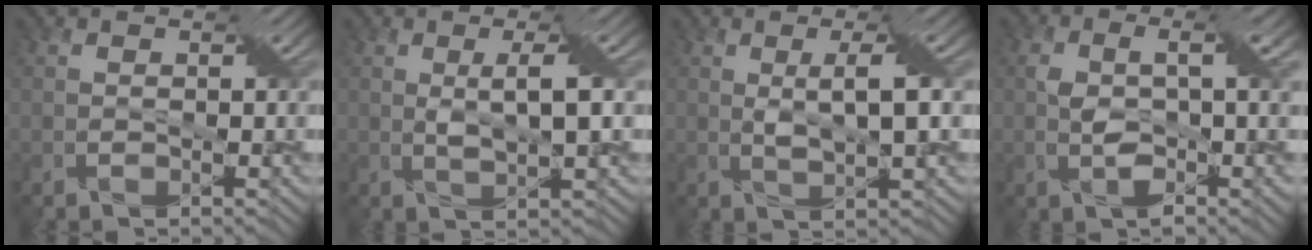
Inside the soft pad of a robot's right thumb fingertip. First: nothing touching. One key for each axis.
{"total": 3.0, "fx": 1.1, "fy": -0.1, "fz": 2.8, "tx": -0.053, "ty": 0.005, "tz": 0.022}
{"total": 3.4, "fx": 1.2, "fy": 0.0, "fz": 3.1, "tx": -0.058, "ty": 0.005, "tz": 0.024}
{"total": 4.7, "fx": -0.2, "fy": 1.6, "fz": 4.4, "tx": -0.083, "ty": 0.003, "tz": -0.005}